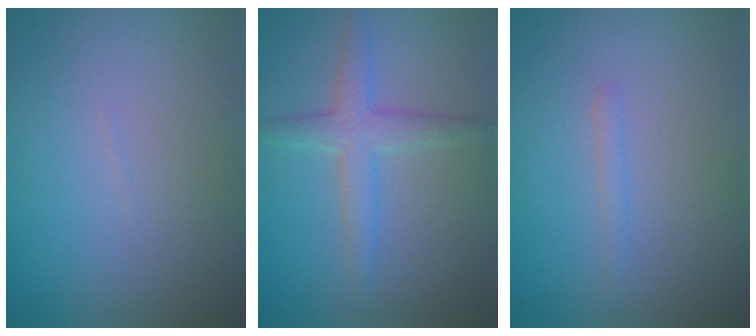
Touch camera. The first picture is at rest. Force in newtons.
{"total": 3.0, "press": 3.0, "slide": 0.1}
{"total": 0.7, "press": 0.7, "slide": 0.1}